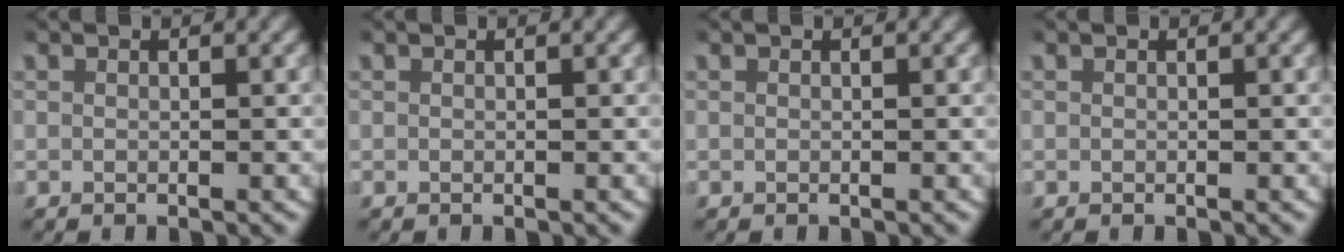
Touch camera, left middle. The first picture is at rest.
{"total": 0.0}
{"total": 0.0}
{"total": 0.0}